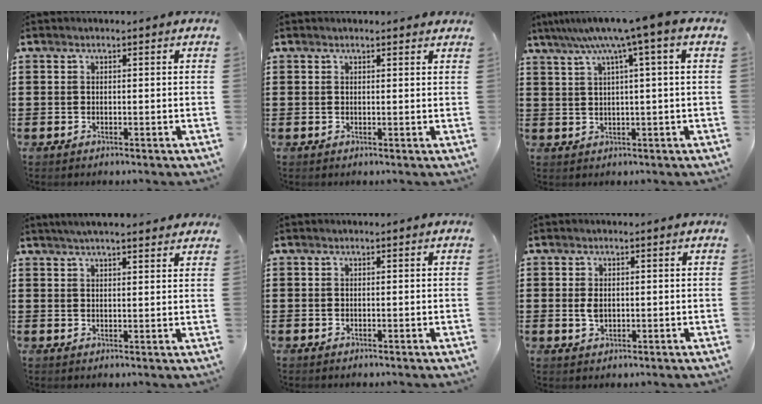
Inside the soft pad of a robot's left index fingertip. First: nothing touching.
{"total": 1.3, "force": [1.2, 0.1, 0.4], "torque": [-0.009, 0.001, 0.024]}
{"total": 6.7, "force": [3.0, -0.9, 5.9], "torque": [-0.122, -0.011, 0.047]}
{"total": 3.5, "force": [3.2, -0.1, 1.4], "torque": [-0.036, -0.001, 0.058]}
{"total": 0.0}
{"total": 2.2, "force": [0.2, 1.3, 1.8], "torque": [-0.045, 0.000, 0.002]}